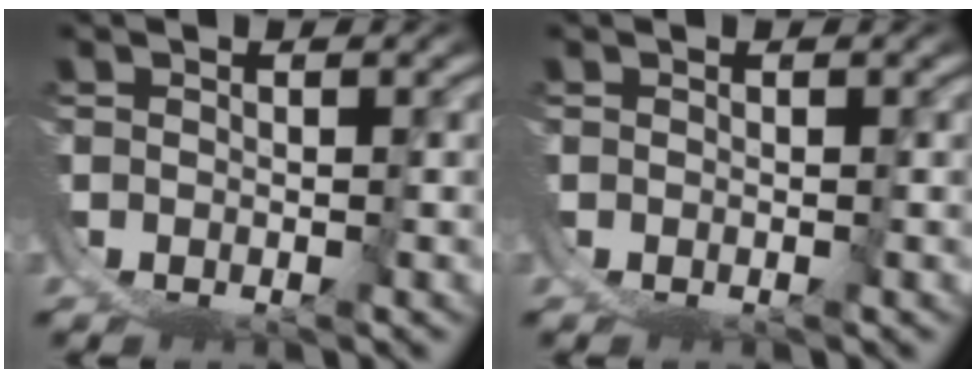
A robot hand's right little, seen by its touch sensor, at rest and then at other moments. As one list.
[{"total": 0.0}]